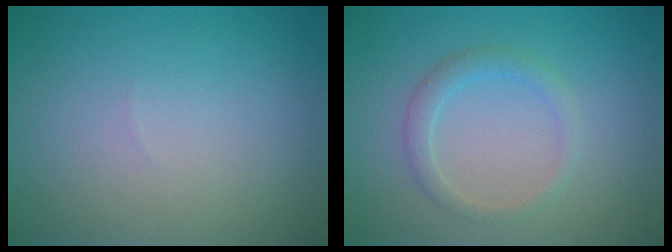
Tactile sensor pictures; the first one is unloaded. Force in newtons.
{"total": 1.9, "press": 1.9, "slide": 0.1}